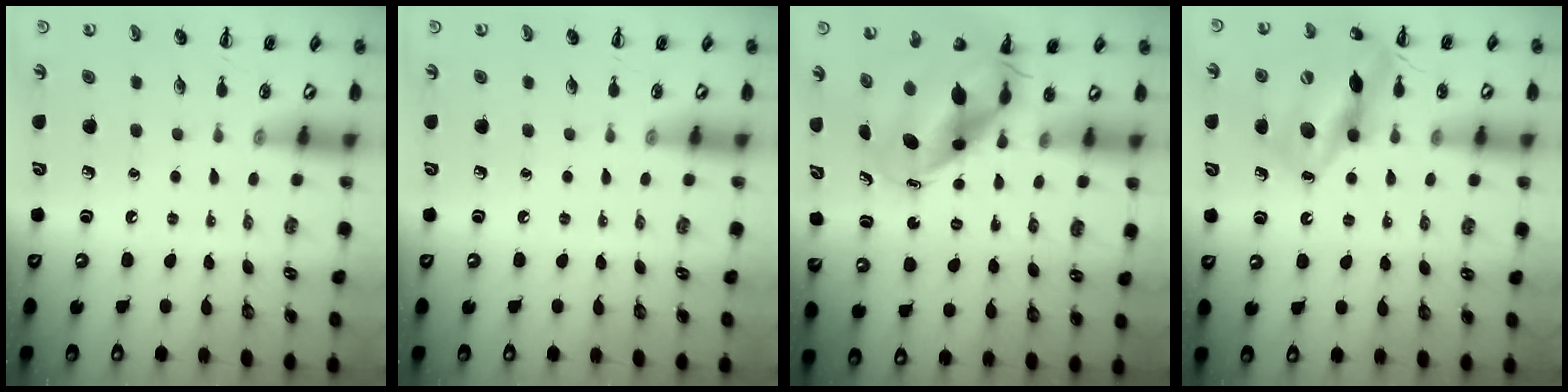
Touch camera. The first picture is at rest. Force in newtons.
{"total": 0.0}
{"total": 8.1, "press": 7.9, "slide": 1.9}
{"total": 15.2, "press": 15.0, "slide": 2.2}